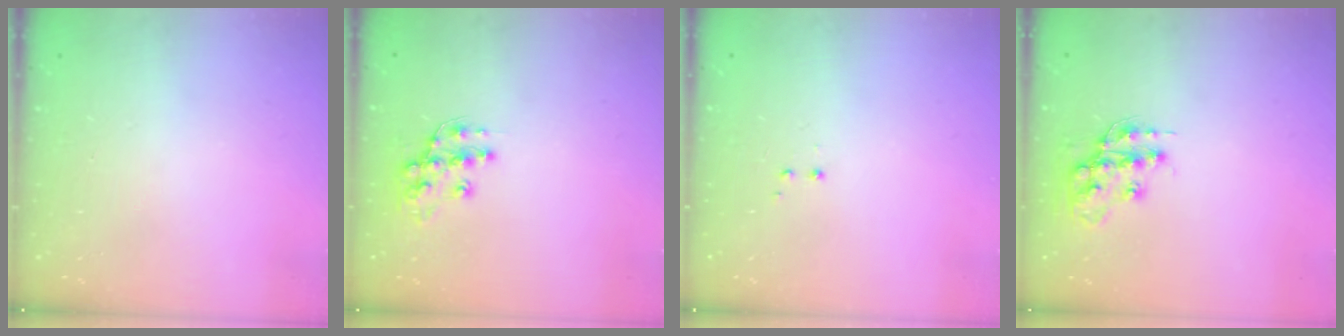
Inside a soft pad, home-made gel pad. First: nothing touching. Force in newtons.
{"total": 10.7, "press": 10.7, "slide": 0.6}
{"total": 1.2, "press": 1.0, "slide": 0.6}
{"total": 14.0, "press": 14.0, "slide": 0.7}